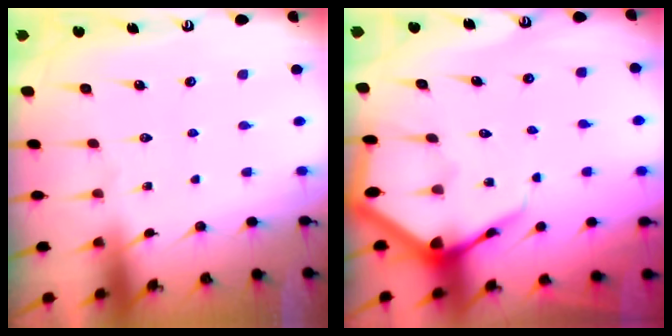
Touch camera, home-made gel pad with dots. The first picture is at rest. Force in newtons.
{"total": 6.2, "press": 6.1, "slide": 0.8}